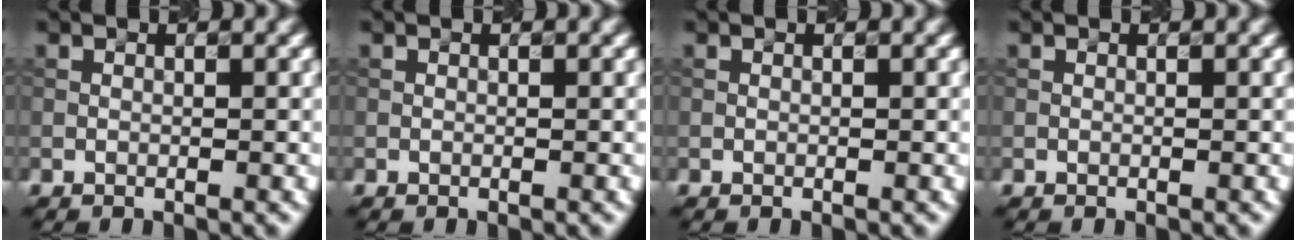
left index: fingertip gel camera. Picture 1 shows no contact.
{"total": 0.0}
{"total": 0.0}
{"total": 0.0}